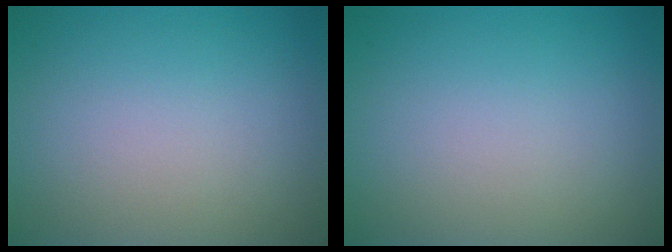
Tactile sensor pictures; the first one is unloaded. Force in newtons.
{"total": 0.0}